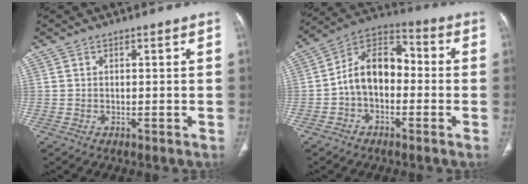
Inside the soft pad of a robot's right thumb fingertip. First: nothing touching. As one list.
[{"total": 12.0, "force": [-1.4, 8.0, 8.8], "torque": [-0.126, 0.044, -0.040]}]